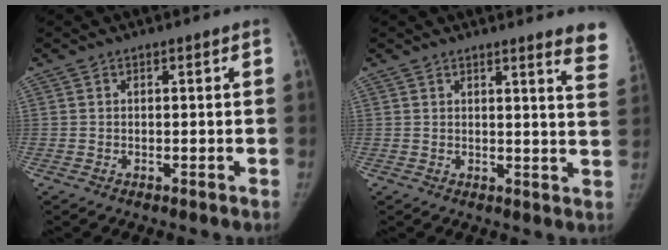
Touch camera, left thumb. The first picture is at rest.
{"total": 7.9, "force": [6.8, 0.2, 4.0], "torque": [-0.025, -0.051, 0.051]}